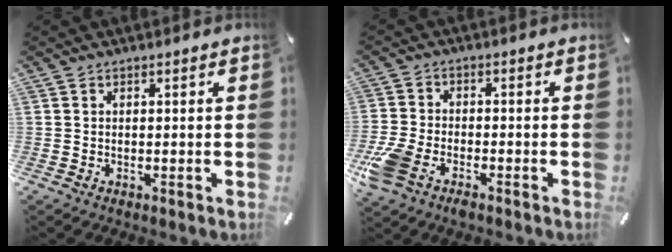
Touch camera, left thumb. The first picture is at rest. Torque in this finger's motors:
{"motor_torque": [0.17, 0.34, 0.71, 0.54, 0.23]}